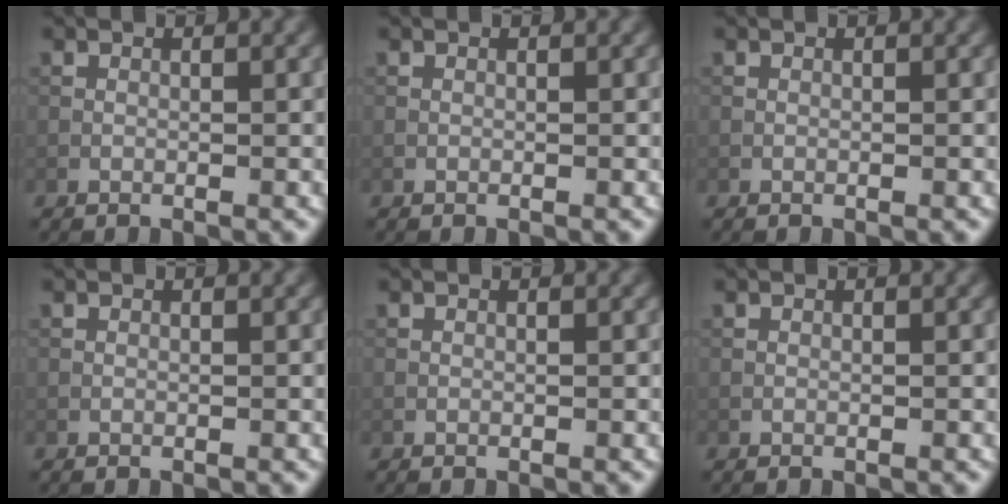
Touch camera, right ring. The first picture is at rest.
{"total": 0.0}
{"total": 0.0}
{"total": 0.0}
{"total": 0.0}
{"total": 0.0}